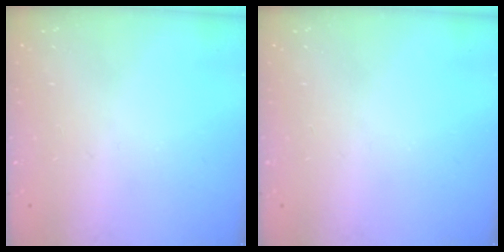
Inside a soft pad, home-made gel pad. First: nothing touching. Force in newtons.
{"total": 0.0}